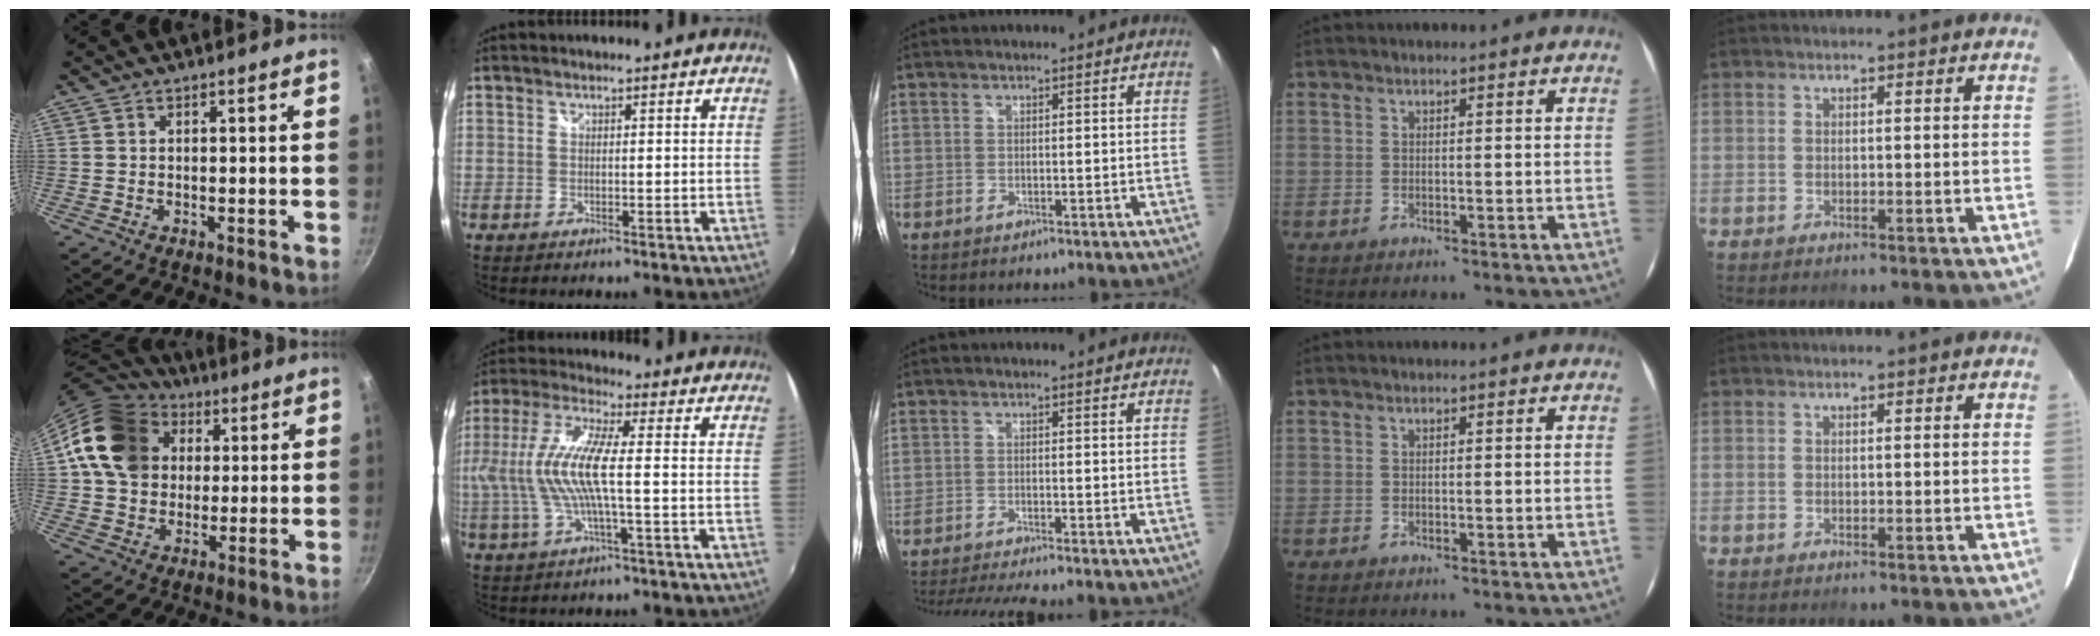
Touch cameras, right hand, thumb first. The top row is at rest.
{"thumb": {"total": 17.8, "force": [4.2, 14.5, 9.5], "torque": [-0.150, 0.018, 0.067]}, "index": {"total": 12.6, "force": [-1.0, 1.8, 12.4], "torque": [-0.244, -0.001, -0.018]}, "middle": {"total": 6.7, "force": [-6.0, -1.0, 2.8], "torque": [-0.069, -0.020, -0.100]}}